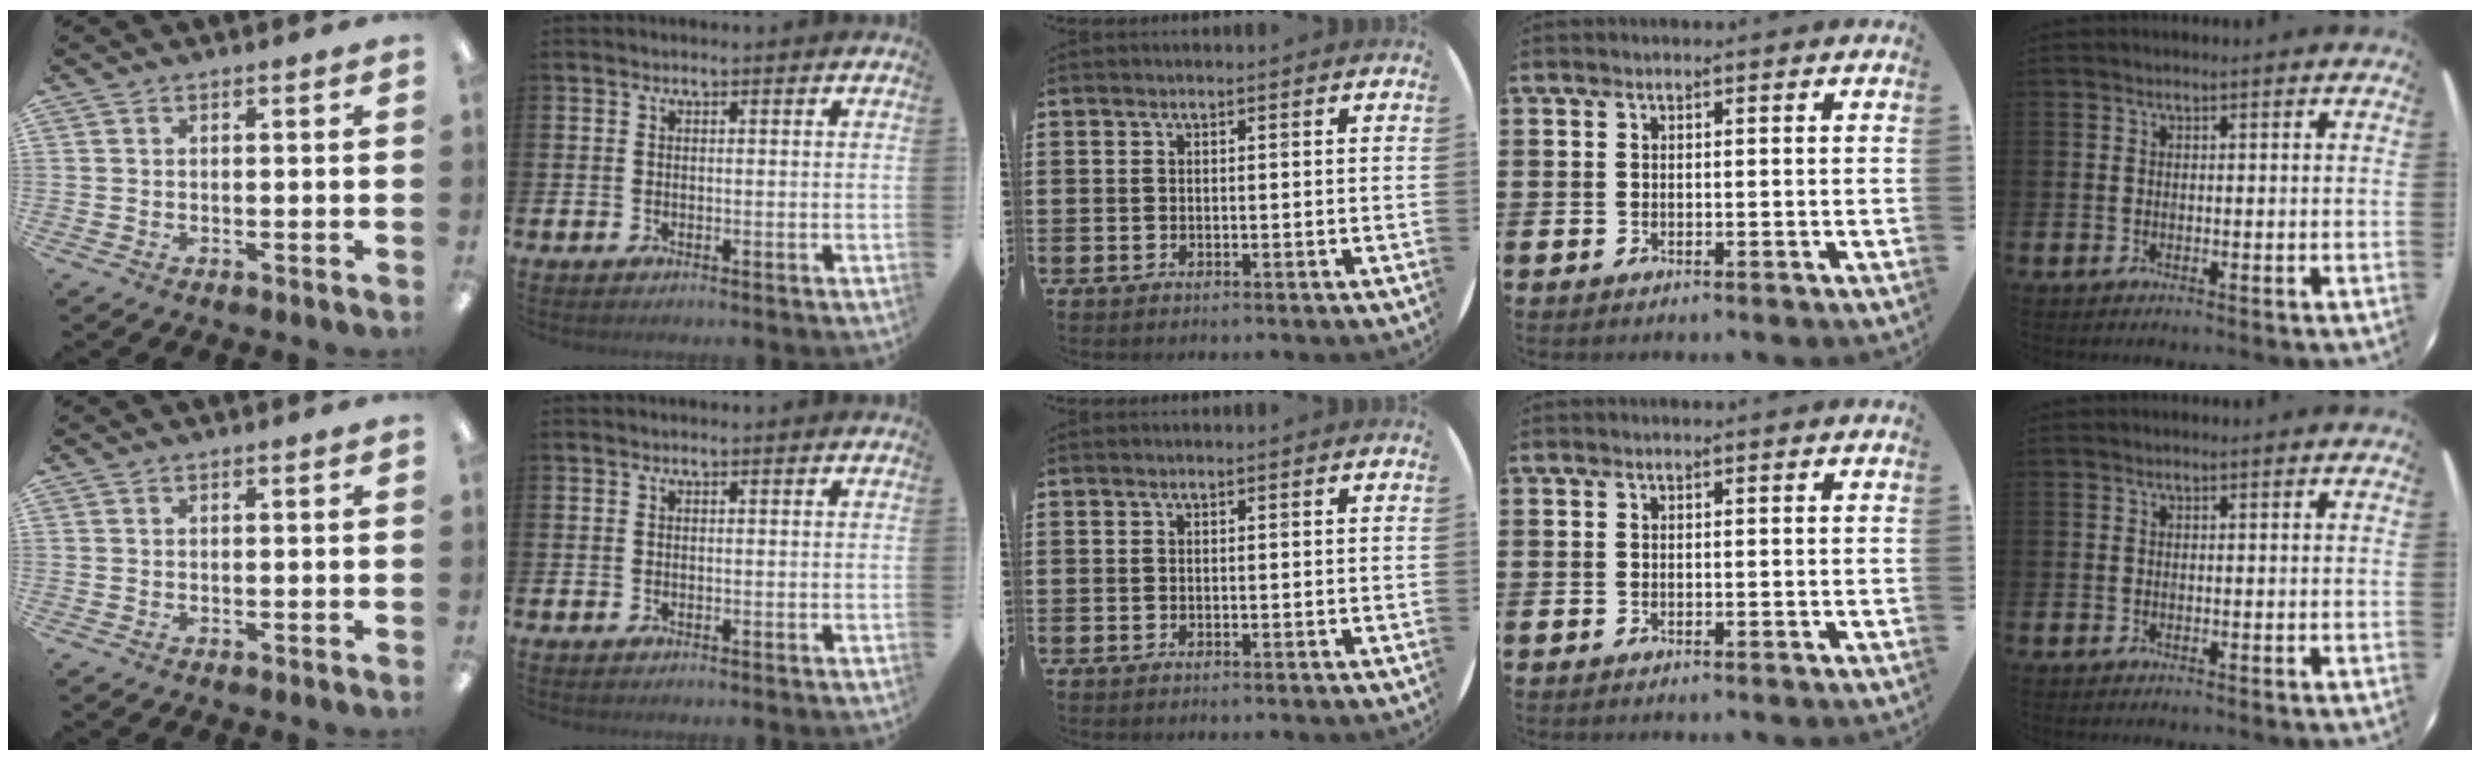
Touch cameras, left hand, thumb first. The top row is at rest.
{}